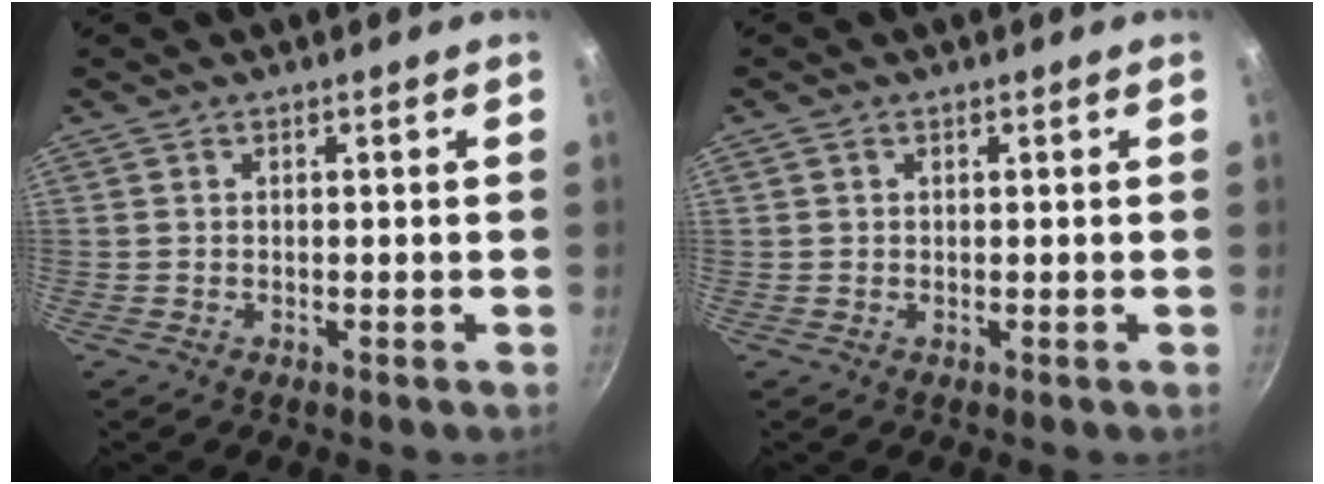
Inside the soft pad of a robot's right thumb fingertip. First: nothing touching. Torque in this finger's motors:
{"motor_torque": [-0.41, -0.36, -0.32, 0.12, -0.02]}